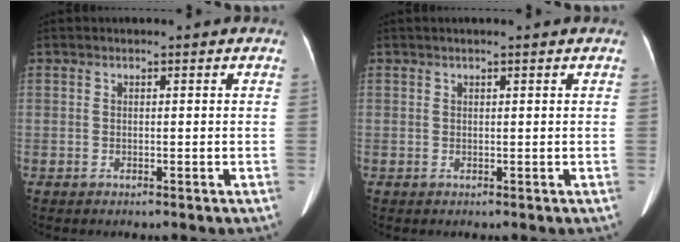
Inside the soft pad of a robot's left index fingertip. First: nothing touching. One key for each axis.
{"total": 0.9, "fx": 0.7, "fy": 0.1, "fz": 0.6, "tx": -0.011, "ty": 0.021, "tz": 0.012}